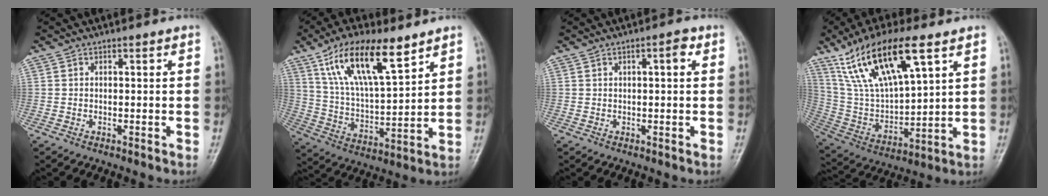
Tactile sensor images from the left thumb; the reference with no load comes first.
{"total": 16.9, "force": [10.0, 5.8, 12.3], "torque": [-0.202, -0.035, 0.191]}
{"total": 2.5, "force": [0.9, 0.7, 2.3], "torque": [-0.035, 0.005, 0.012]}
{"total": 19.6, "force": [11.0, 6.6, 14.8], "torque": [-0.270, -0.029, 0.221]}